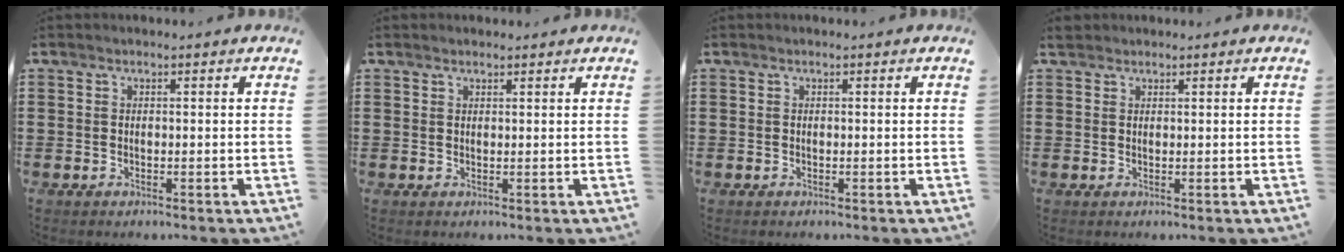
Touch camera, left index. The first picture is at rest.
{"total": 0.9, "force": [0.8, 0.2, 0.2], "torque": [-0.006, 0.001, 0.016]}
{"total": 0.0}
{"total": 1.3, "force": [1.1, 0.6, 0.2], "torque": [-0.008, 0.004, 0.022]}